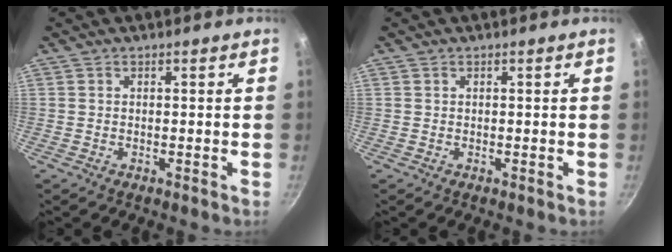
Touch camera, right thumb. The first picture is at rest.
{"total": 0.0}